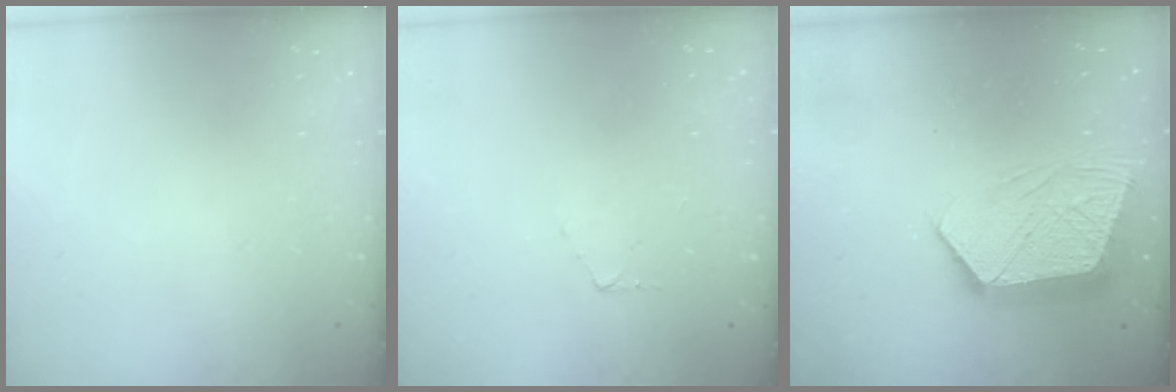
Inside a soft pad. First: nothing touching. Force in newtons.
{"total": 3.2, "press": 3.2, "slide": 0.3}
{"total": 11.9, "press": 11.8, "slide": 0.9}